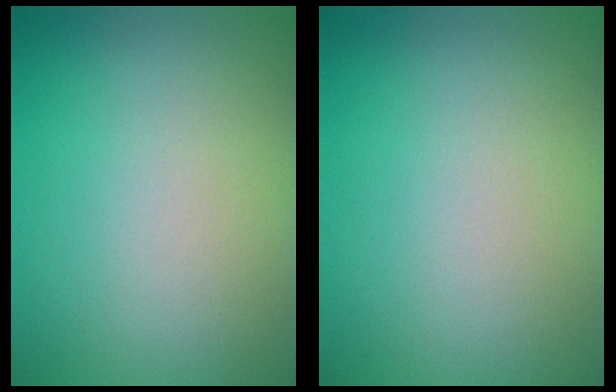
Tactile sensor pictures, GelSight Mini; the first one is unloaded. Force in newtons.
{"total": 0.0}